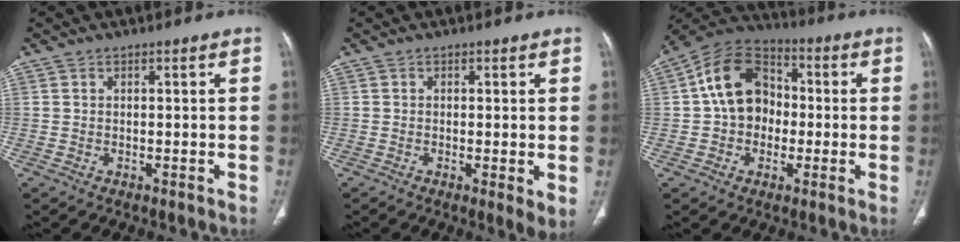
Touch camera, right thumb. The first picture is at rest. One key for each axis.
{"total": 3.4, "fx": -0.2, "fy": 0.8, "fz": 3.3, "tx": -0.056, "ty": -0.015, "tz": -0.007}
{"total": 13.8, "fx": 0.2, "fy": 10.8, "fz": 8.5, "tx": -0.113, "ty": 0.034, "tz": -0.009}